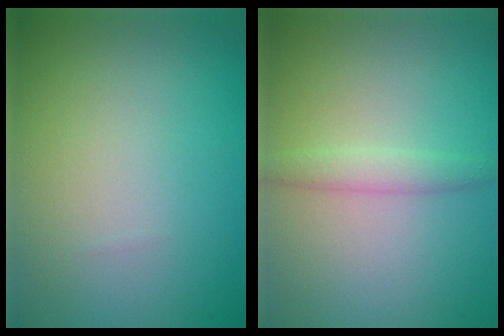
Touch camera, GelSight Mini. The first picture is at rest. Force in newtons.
{"total": 1.6, "press": 1.6, "slide": 0.0}